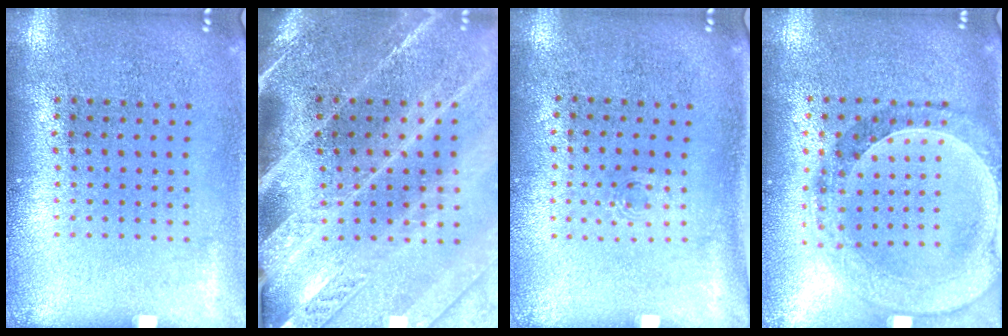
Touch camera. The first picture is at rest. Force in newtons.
{"total": 3.7, "press": 3.2, "slide": 1.9}
{"total": 0.5, "press": 0.2, "slide": 0.5}
{"total": 0.9, "press": 0.9, "slide": 0.2}